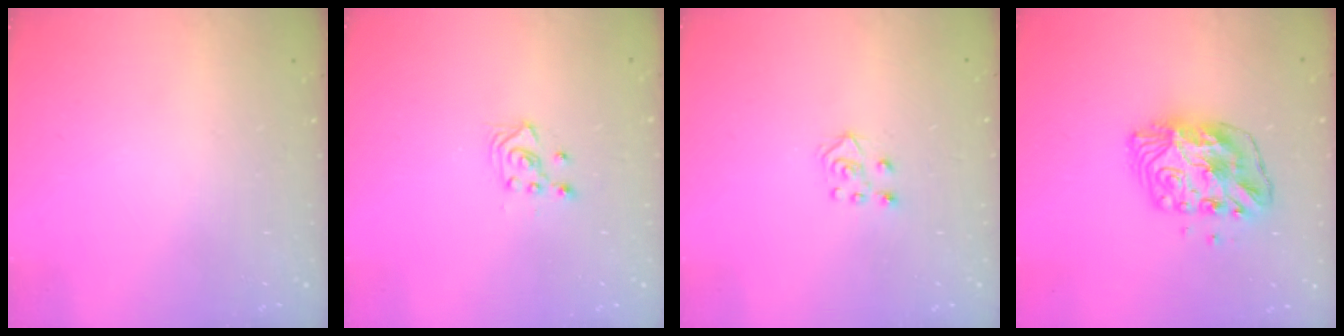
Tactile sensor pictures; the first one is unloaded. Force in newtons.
{"total": 3.4, "press": 3.3, "slide": 0.9}
{"total": 5.2, "press": 5.2, "slide": 0.4}
{"total": 9.9, "press": 9.9, "slide": 0.9}